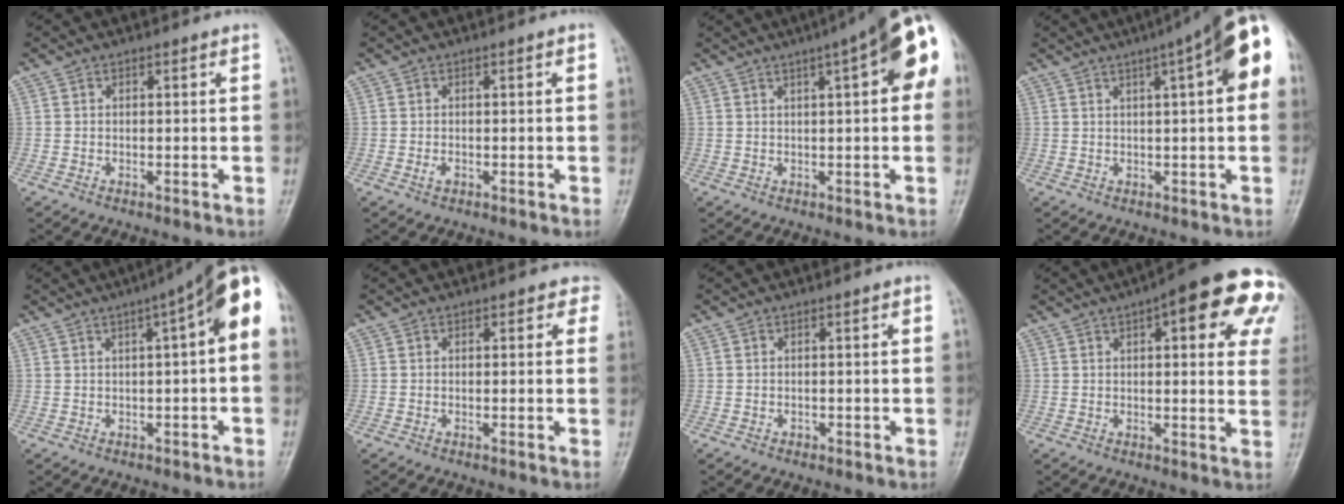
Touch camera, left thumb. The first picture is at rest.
{"total": 1.1, "force": [-0.4, 0.7, 0.7], "torque": [-0.016, 0.007, -0.005]}
{"total": 14.2, "force": [4.7, 3.7, 12.9], "torque": [-0.156, 0.022, 0.050]}
{"total": 14.7, "force": [5.0, 3.0, 13.5], "torque": [-0.176, 0.021, 0.057]}
{"total": 11.6, "force": [2.5, 2.7, 11.0], "torque": [-0.139, 0.035, 0.022]}
{"total": 2.2, "force": [1.1, 1.6, 1.0], "torque": [0.019, 0.000, 0.000]}
{"total": 0.5, "force": [-0.3, 0.4, 0.0], "torque": [0.002, 0.007, -0.005]}
{"total": 20.7, "force": [8.4, 6.5, 17.8], "torque": [-0.201, 0.005, 0.094]}